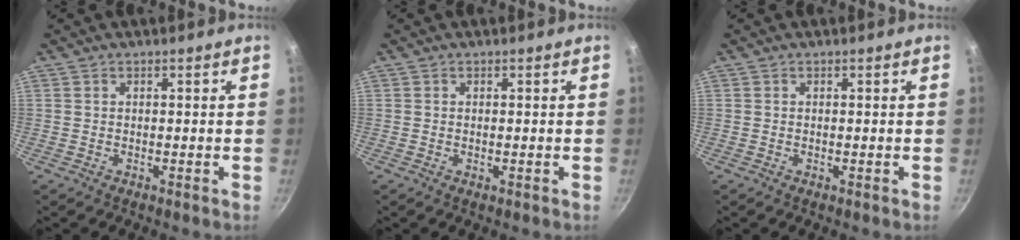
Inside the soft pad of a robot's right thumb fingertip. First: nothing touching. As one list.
[{"total": 0.5, "force": [-0.1, 0.2, 0.5], "torque": [-0.011, -0.004, 0.000]}, {"total": 0.0}]